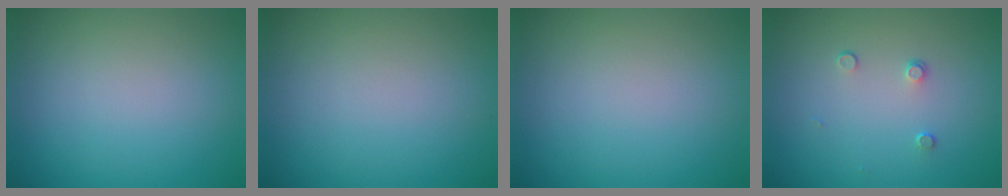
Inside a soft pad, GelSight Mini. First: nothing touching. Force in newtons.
{"total": 0.0}
{"total": 0.0}
{"total": 0.9, "press": 0.6, "slide": 0.6}